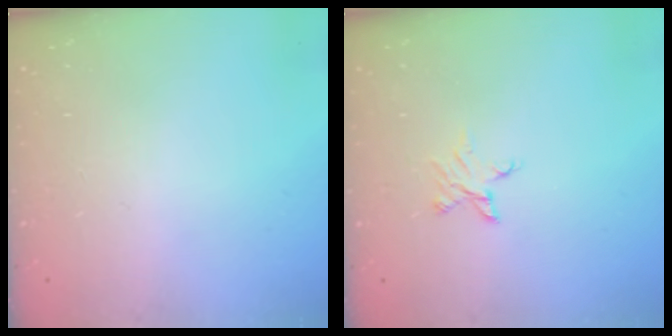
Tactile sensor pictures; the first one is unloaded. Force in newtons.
{"total": 2.9, "press": 2.9, "slide": 0.2}